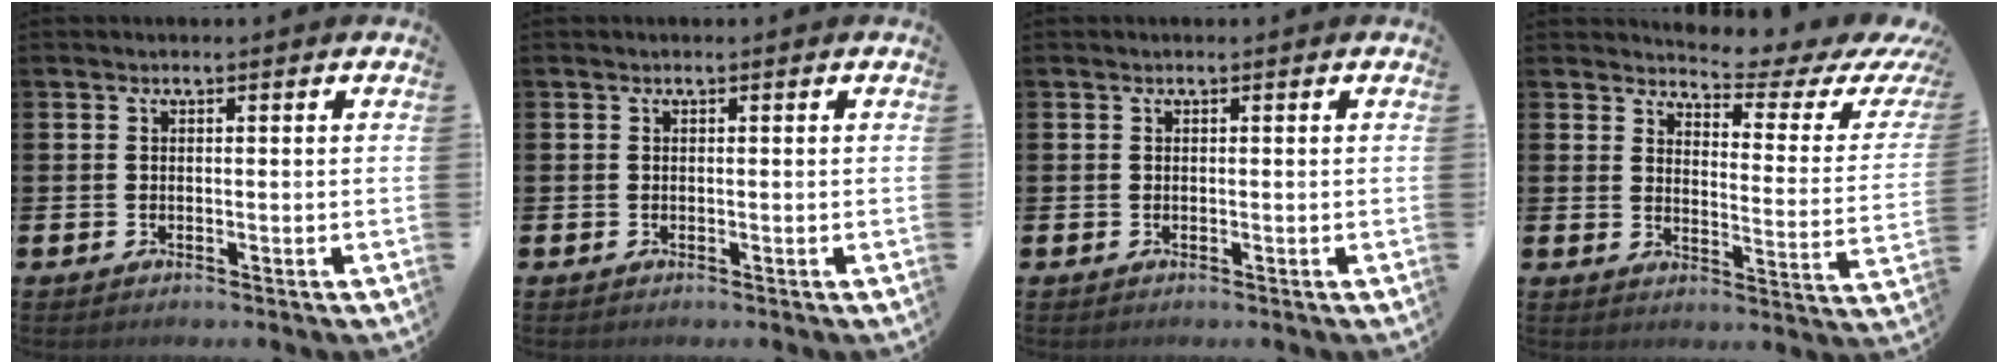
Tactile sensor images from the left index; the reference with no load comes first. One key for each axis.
{"total": 0.0}
{"total": 0.0}
{"total": 4.7, "fx": 4.3, "fy": 0.8, "fz": 1.6, "tx": -0.036, "ty": -0.040, "tz": 0.065}